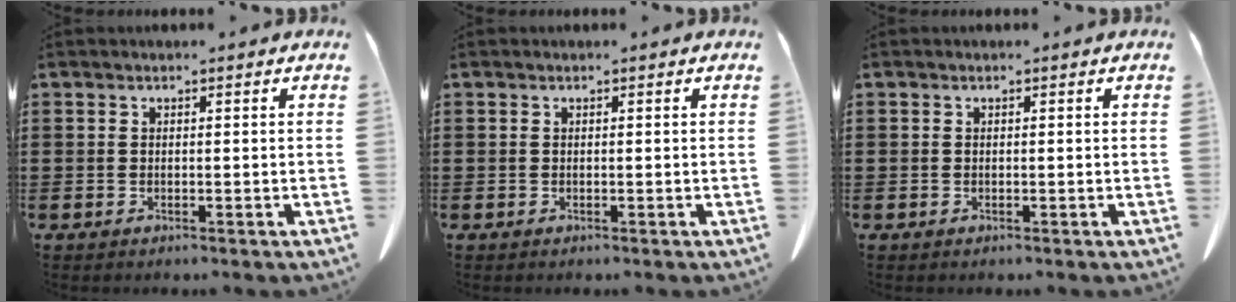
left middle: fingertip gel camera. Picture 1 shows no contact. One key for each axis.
{"total": 0.0}
{"total": 0.0}